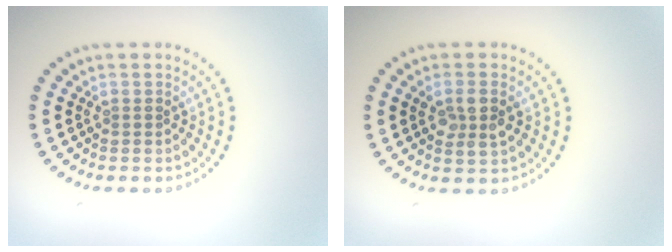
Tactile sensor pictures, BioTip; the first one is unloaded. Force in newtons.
{"total": 2.5, "press": 2.5, "slide": 0.6}